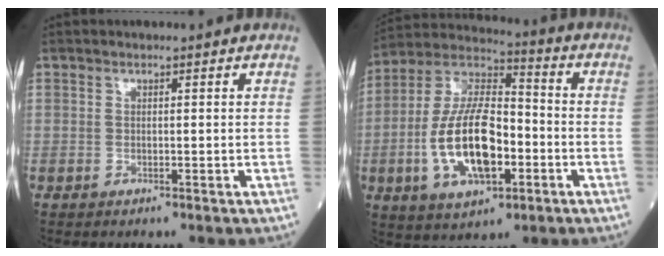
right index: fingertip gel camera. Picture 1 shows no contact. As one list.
[{"total": 16.6, "force": [-4.0, 6.9, 14.6], "torque": [-0.295, 0.009, -0.071]}]